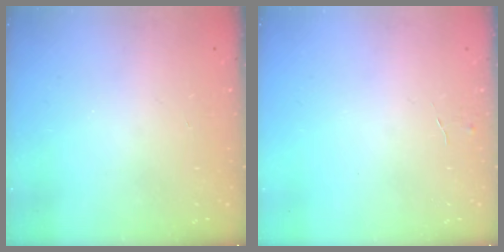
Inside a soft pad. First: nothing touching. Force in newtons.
{"total": 3.9, "press": 3.9, "slide": 0.4}